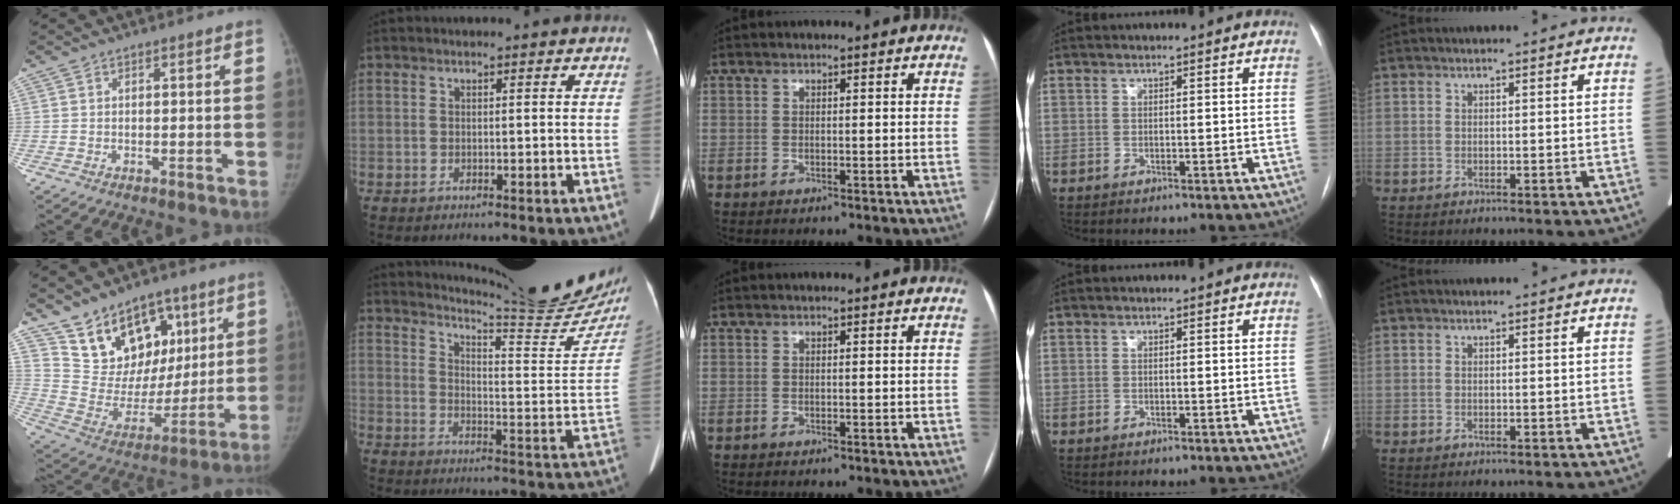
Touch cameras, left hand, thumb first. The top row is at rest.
{"thumb": {"total": 18.6, "force": [10.8, 12.7, 8.4], "torque": [-0.083, -0.044, 0.203]}, "index": {"total": 19.9, "force": [18.7, 0.5, 6.8], "torque": [-0.106, -0.093, 0.231]}}